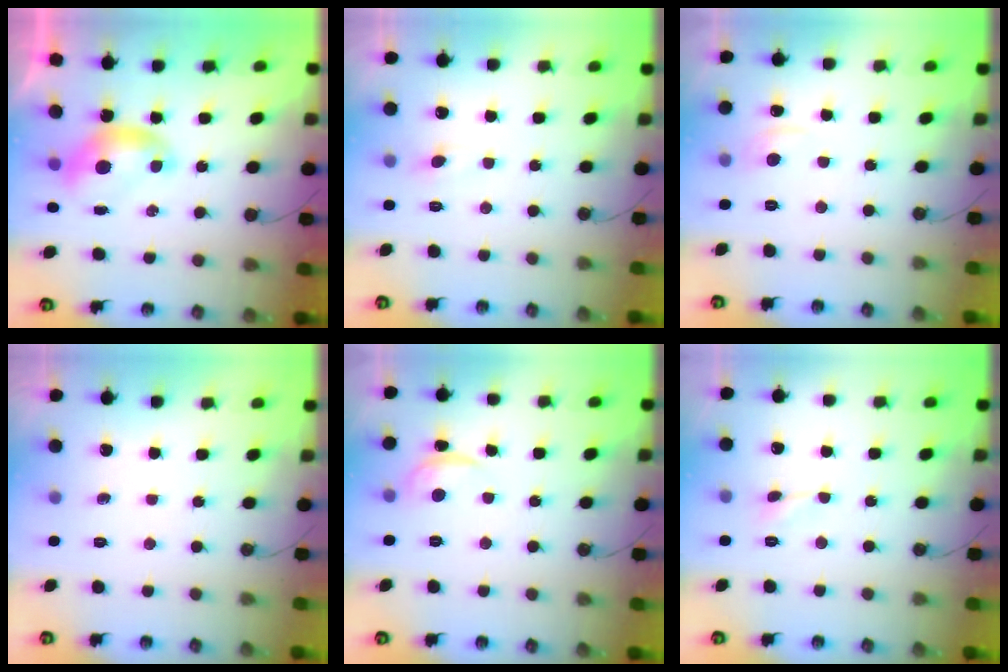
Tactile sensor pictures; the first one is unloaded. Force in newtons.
{"total": 1.6, "press": 1.6, "slide": 0.5}
{"total": 1.3, "press": 1.1, "slide": 0.5}
{"total": 0.0}
{"total": 1.5, "press": 1.3, "slide": 0.7}
{"total": 2.3, "press": 2.2, "slide": 0.6}